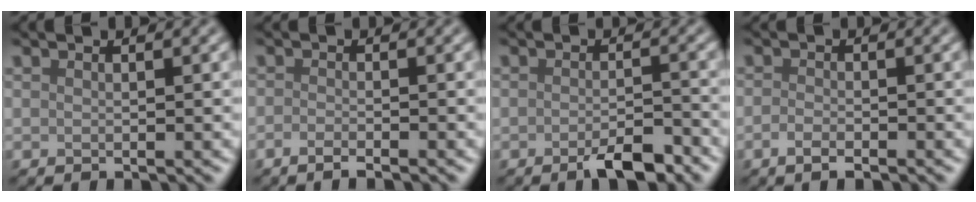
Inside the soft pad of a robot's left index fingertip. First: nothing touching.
{"total": 1.4, "force": [-1.0, 0.2, 0.9], "torque": [-0.014, -0.003, -0.022]}
{"total": 3.6, "force": [-2.3, 1.1, 2.5], "torque": [-0.042, 0.001, -0.041]}
{"total": 1.5, "force": [-0.9, 0.5, 1.1], "torque": [-0.022, -0.002, -0.020]}